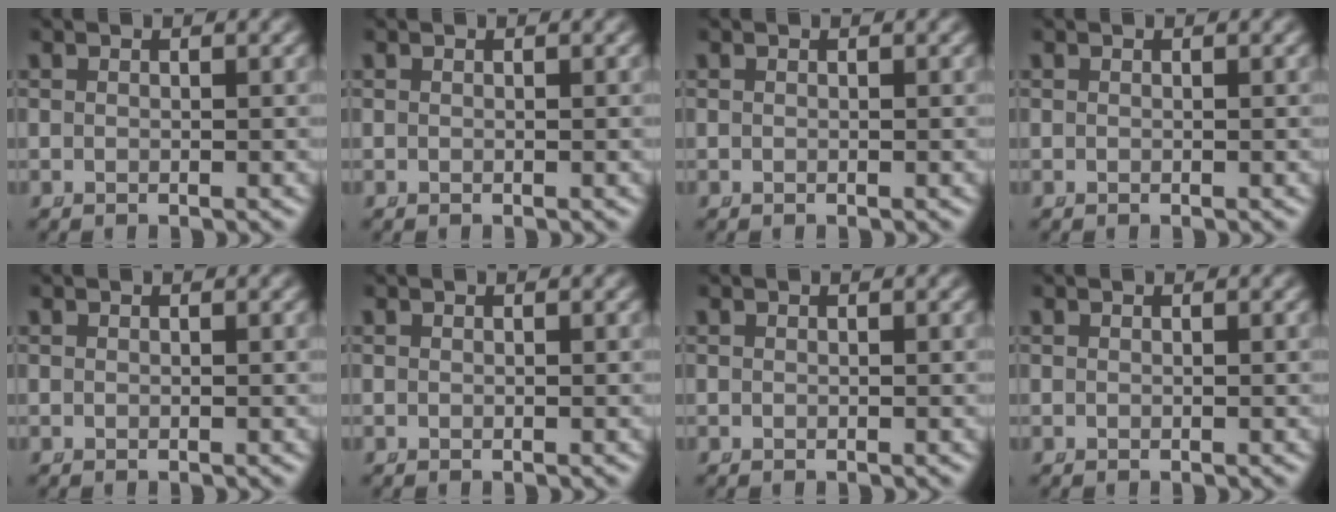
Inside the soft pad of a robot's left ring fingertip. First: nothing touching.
{"total": 0.0}
{"total": 0.0}
{"total": 0.0}
{"total": 0.0}
{"total": 0.0}
{"total": 0.0}
{"total": 0.0}